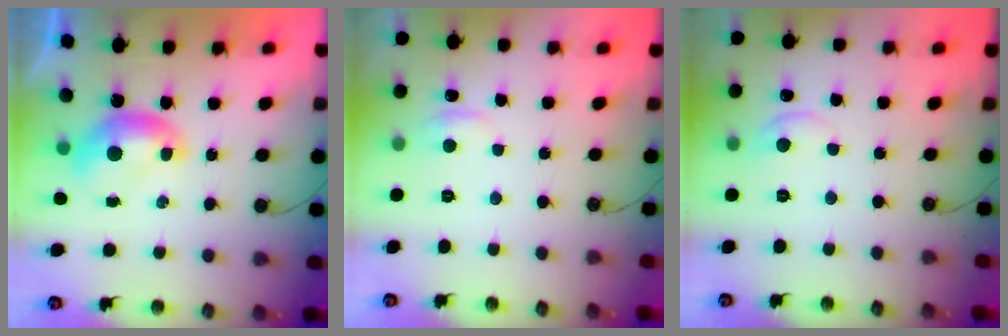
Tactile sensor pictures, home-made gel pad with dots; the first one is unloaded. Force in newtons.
{"total": 1.3, "press": 1.0, "slide": 0.7}
{"total": 0.8, "press": 0.5, "slide": 0.6}